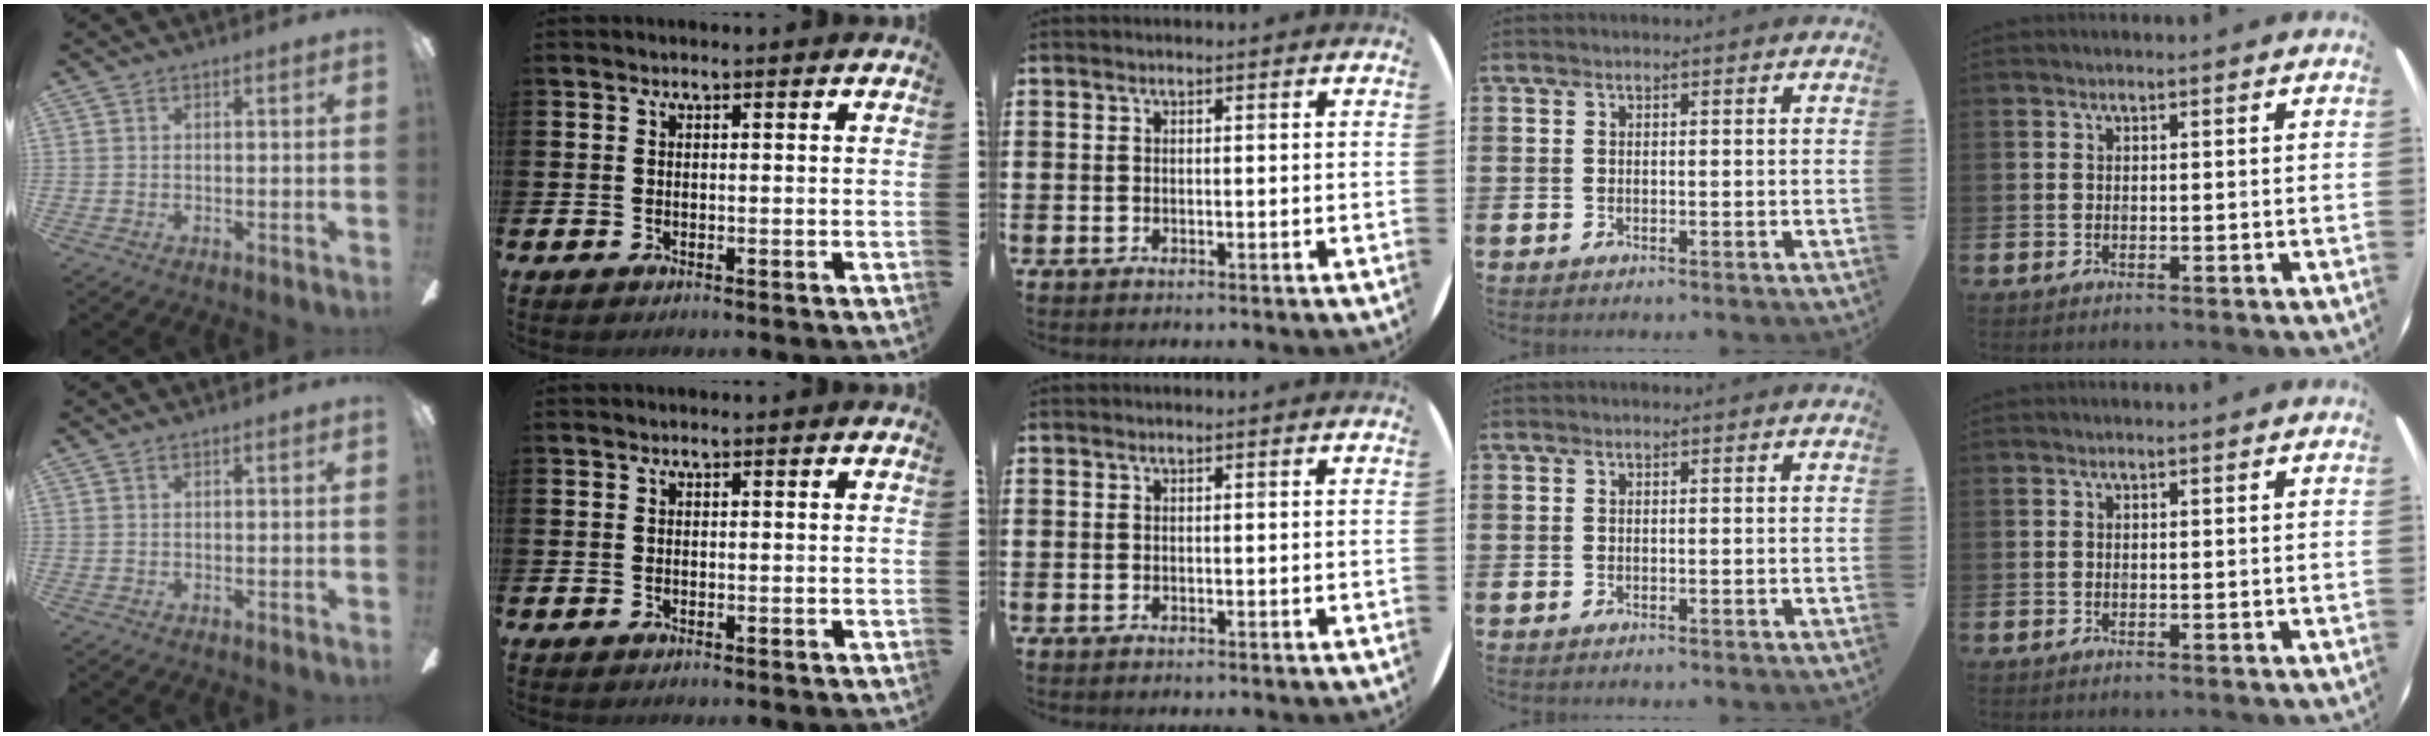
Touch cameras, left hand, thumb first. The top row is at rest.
{}